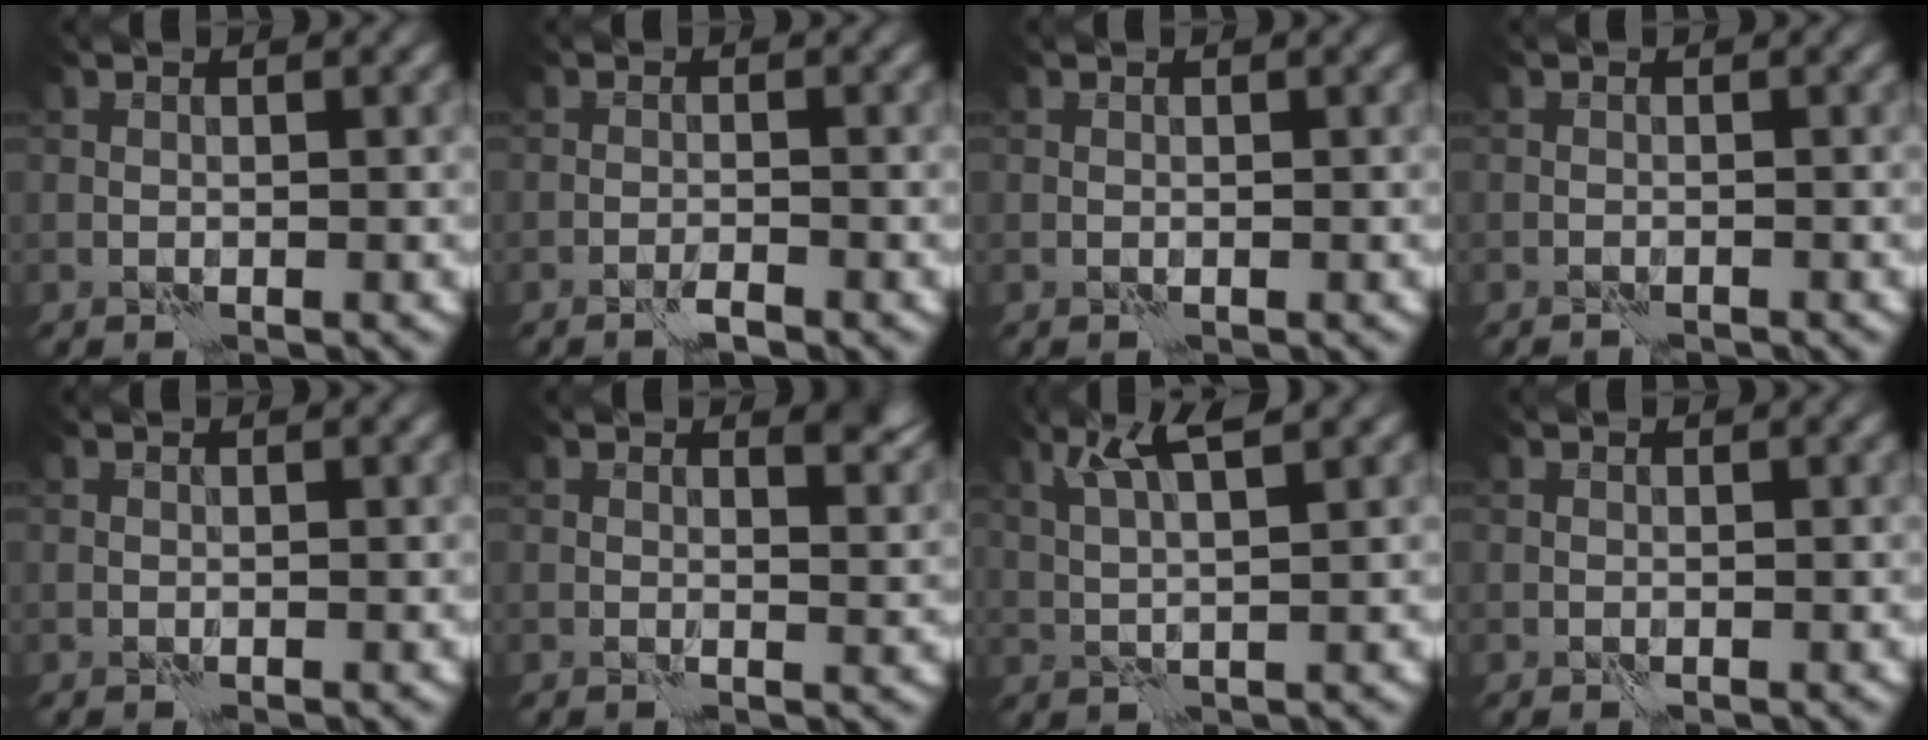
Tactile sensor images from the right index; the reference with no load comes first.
{"total": 1.3, "force": [-1.1, 0.1, 0.7], "torque": [-0.006, 0.007, -0.022]}
{"total": 0.0}
{"total": 1.0, "force": [-0.9, 0.1, 0.2], "torque": [0.002, 0.002, -0.016]}
{"total": 0.0}
{"total": 2.2, "force": [1.5, 0.8, 1.5], "torque": [-0.015, -0.005, 0.024]}
{"total": 4.1, "force": [2.2, 0.5, 3.4], "torque": [-0.069, 0.006, 0.047]}
{"total": 0.0}